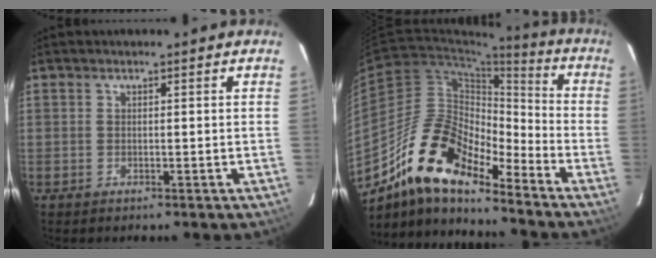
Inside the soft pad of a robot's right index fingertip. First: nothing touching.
{"total": 17.5, "force": [-13.2, 5.4, 10.1], "torque": [-0.178, -0.007, -0.260]}